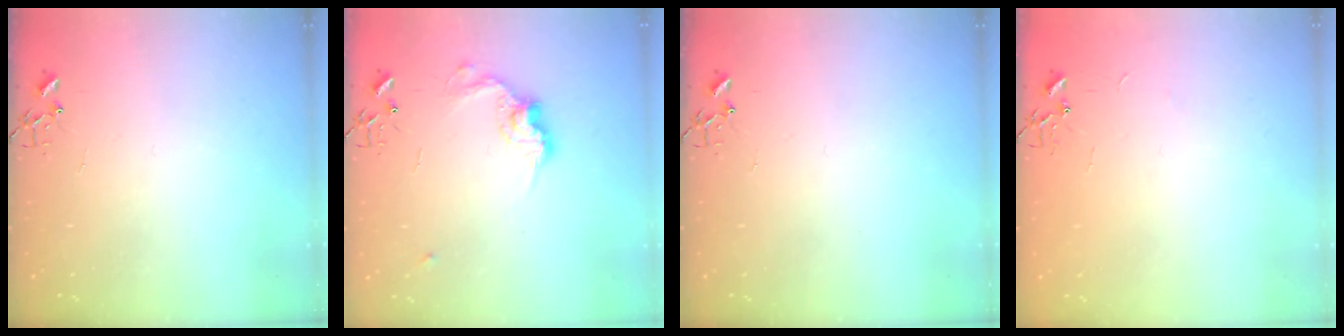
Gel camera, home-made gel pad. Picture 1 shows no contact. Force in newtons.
{"total": 11.8, "press": 11.8, "slide": 0.6}
{"total": 0.0}
{"total": 2.4, "press": 2.4, "slide": 0.3}